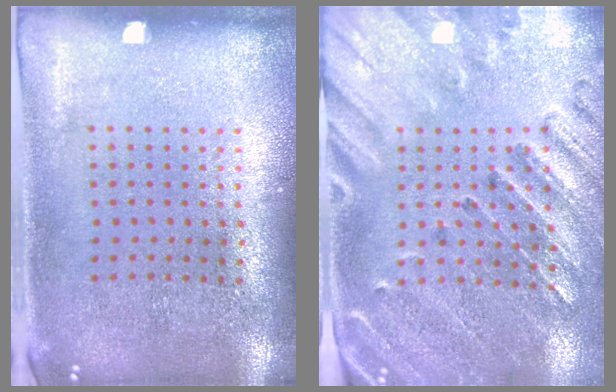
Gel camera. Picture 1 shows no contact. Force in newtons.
{"total": 2.6, "press": 2.4, "slide": 1.1}